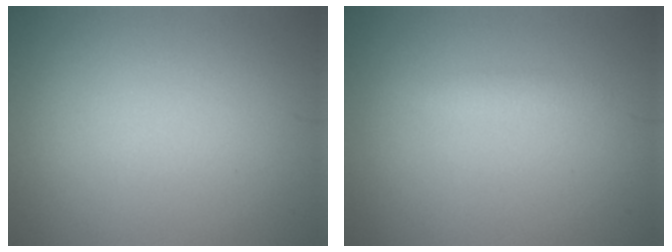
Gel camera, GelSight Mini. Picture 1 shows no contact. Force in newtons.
{"total": 0.9, "press": 0.9, "slide": 0.1}